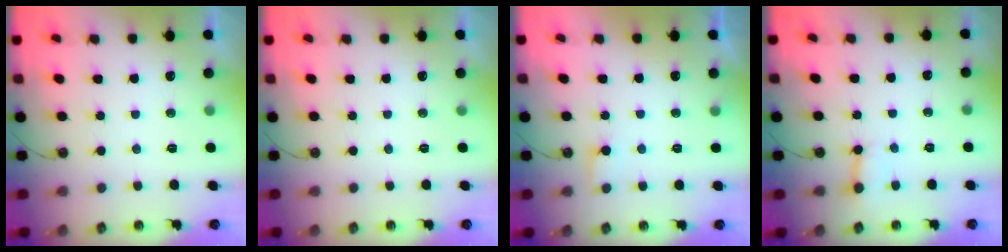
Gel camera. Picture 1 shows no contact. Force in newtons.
{"total": 0.0}
{"total": 5.0, "press": 5.0, "slide": 0.4}
{"total": 3.0, "press": 2.9, "slide": 0.5}